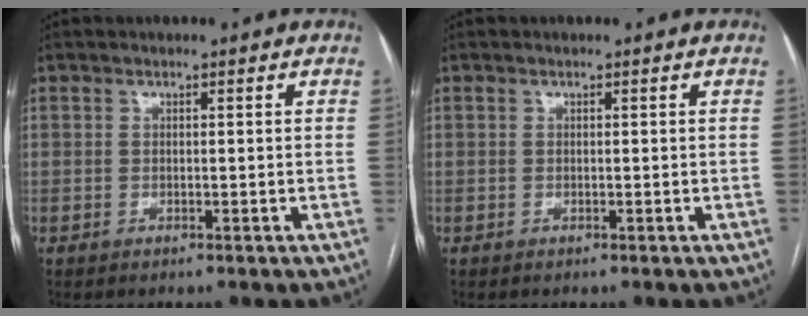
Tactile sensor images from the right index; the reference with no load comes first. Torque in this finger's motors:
{"motor_torque": [0.00, 0.00, 0.00, 0.00]}